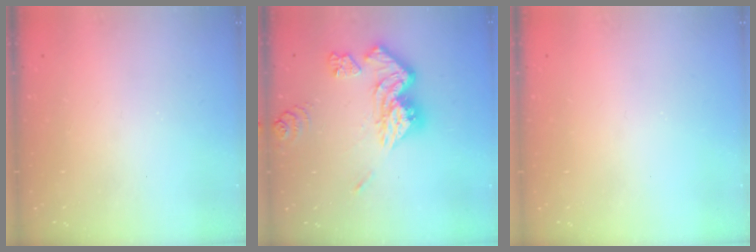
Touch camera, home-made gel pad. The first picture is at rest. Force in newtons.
{"total": 15.8, "press": 15.8, "slide": 1.4}
{"total": 0.0}